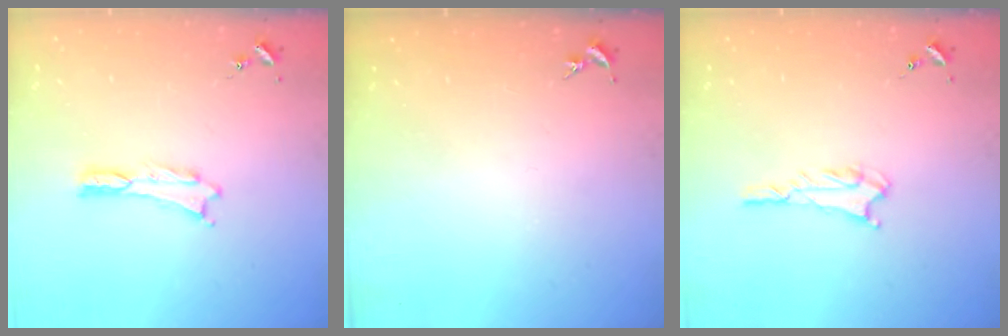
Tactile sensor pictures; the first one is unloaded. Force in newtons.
{"total": 0.0}
{"total": 1.6, "press": 1.6, "slide": 0.1}